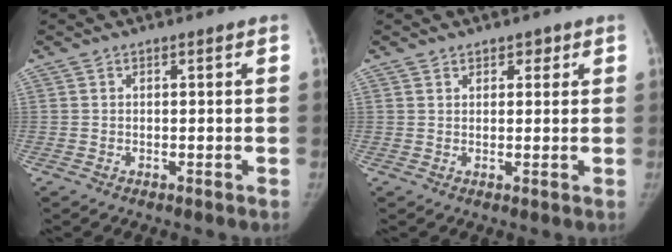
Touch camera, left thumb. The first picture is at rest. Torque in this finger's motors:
{"motor_torque": [-0.13, -0.03, -0.20, 0.04, -0.03]}